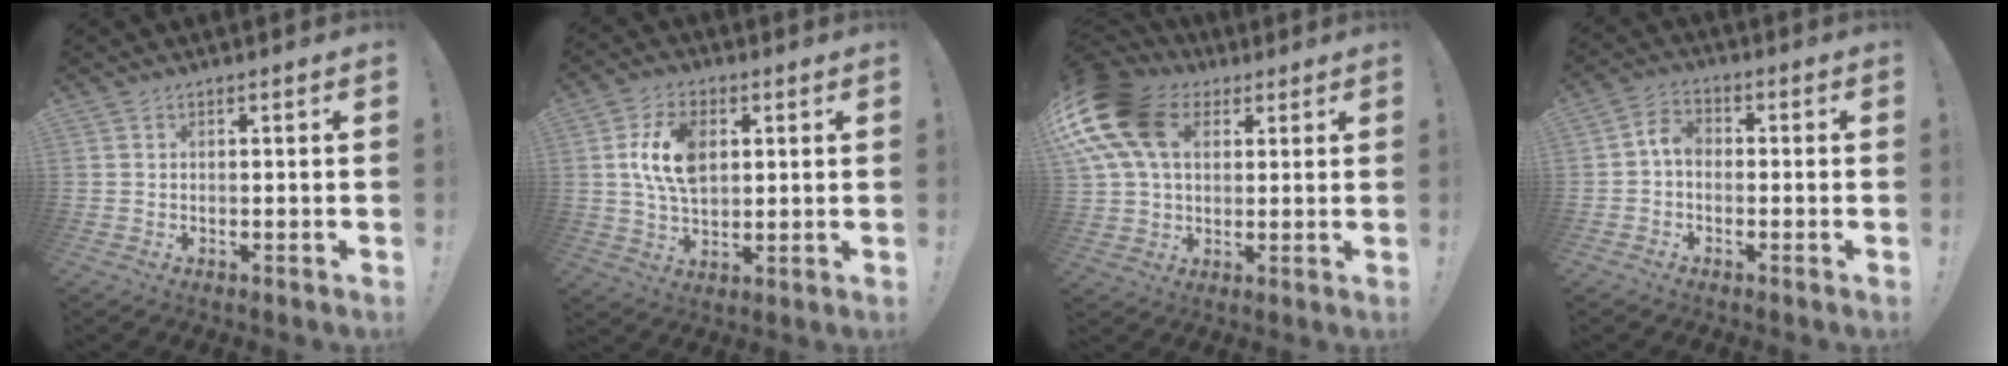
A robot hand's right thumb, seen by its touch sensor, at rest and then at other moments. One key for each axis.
{"total": 13.1, "fx": 3.1, "fy": 8.4, "fz": 9.6, "tx": -0.184, "ty": 0.009, "tz": 0.058}
{"total": 19.3, "fx": 6.4, "fy": 13.5, "fz": 12.2, "tx": -0.230, "ty": -0.014, "tz": 0.118}
{"total": 4.9, "fx": -0.8, "fy": 3.4, "fz": 3.4, "tx": -0.069, "ty": 0.015, "tz": -0.015}